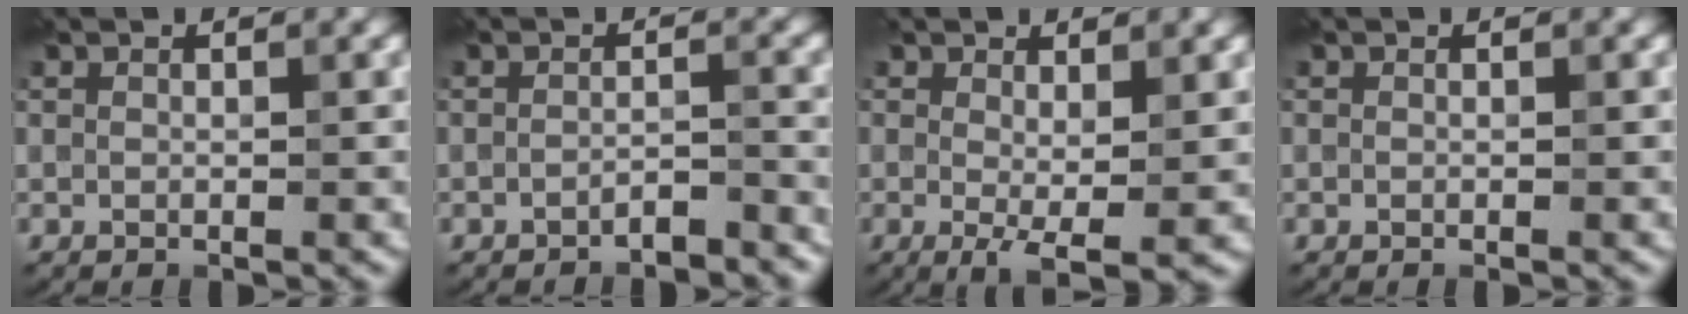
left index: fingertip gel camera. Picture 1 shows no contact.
{"total": 2.0, "force": [-1.8, 0.3, 1.0], "torque": [-0.009, 0.006, -0.033]}
{"total": 3.4, "force": [0.1, 0.9, 3.2], "torque": [-0.056, -0.012, 0.002]}
{"total": 0.0}